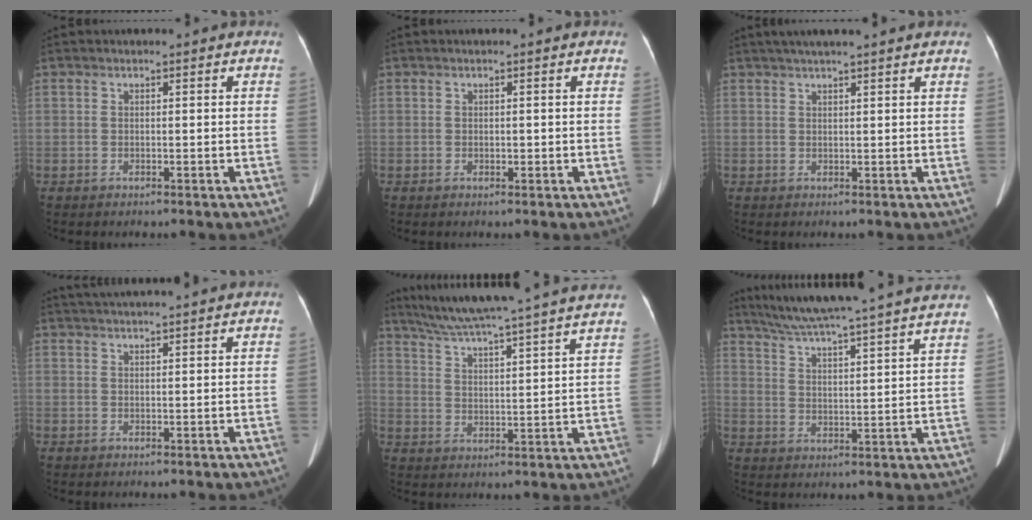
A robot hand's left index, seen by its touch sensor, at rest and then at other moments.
{"total": 0.6, "force": [-0.1, 0.3, 0.4], "torque": [-0.007, -0.002, -0.001]}
{"total": 6.5, "force": [5.3, -0.2, 3.7], "torque": [-0.056, 0.031, 0.076]}
{"total": 10.2, "force": [9.3, -0.4, 4.1], "torque": [-0.067, 0.033, 0.126]}
{"total": 24.7, "force": [22.0, -1.0, 11.3], "torque": [-0.190, -0.017, 0.299]}
{"total": 26.4, "force": [23.7, -0.5, 11.6], "torque": [-0.192, -0.025, 0.314]}